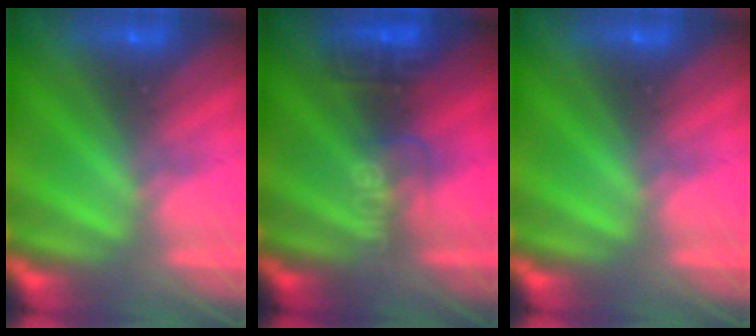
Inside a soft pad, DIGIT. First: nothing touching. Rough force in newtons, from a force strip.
{"total": 2.8}
{"total": 0.0}